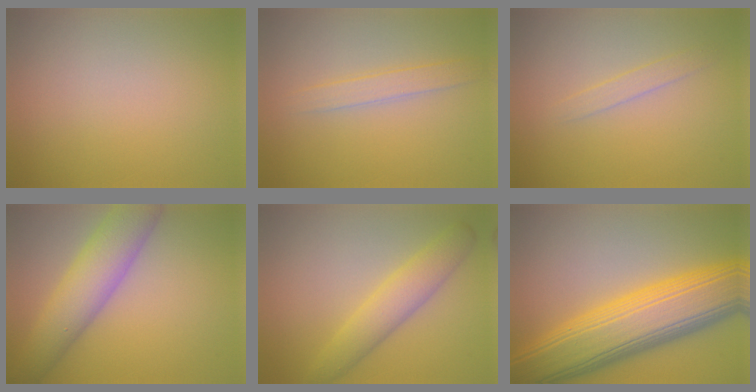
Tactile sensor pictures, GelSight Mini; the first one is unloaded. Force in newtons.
{"total": 1.9, "press": 1.9, "slide": 0.1}
{"total": 1.2, "press": 1.2, "slide": 0.1}
{"total": 6.7, "press": 6.7, "slide": 0.4}
{"total": 3.8, "press": 3.8, "slide": 0.1}
{"total": 12.2, "press": 12.2, "slide": 0.3}